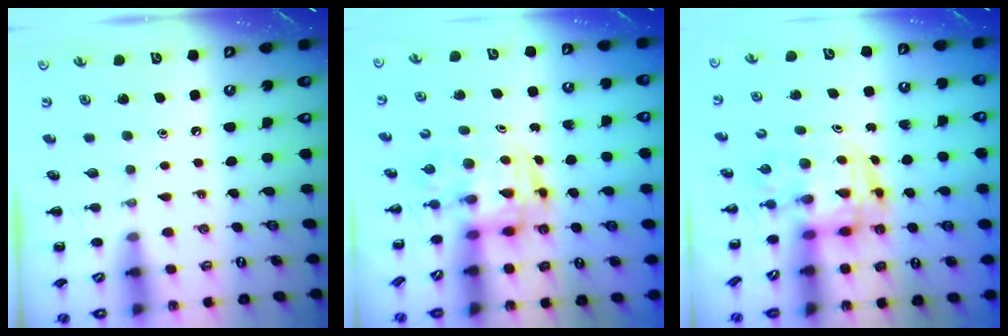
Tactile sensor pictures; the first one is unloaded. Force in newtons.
{"total": 3.3, "press": 3.3, "slide": 0.7}
{"total": 4.1, "press": 4.0, "slide": 0.9}